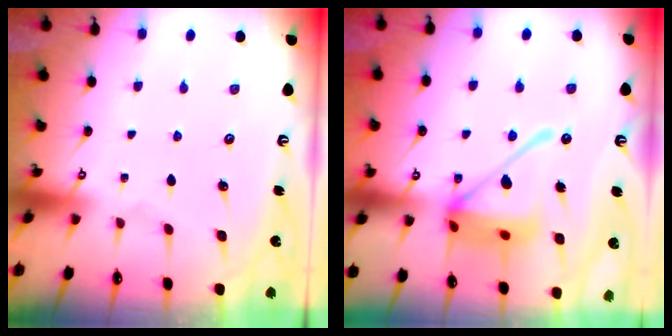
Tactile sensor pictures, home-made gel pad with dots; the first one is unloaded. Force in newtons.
{"total": 17.4, "press": 17.2, "slide": 2.3}